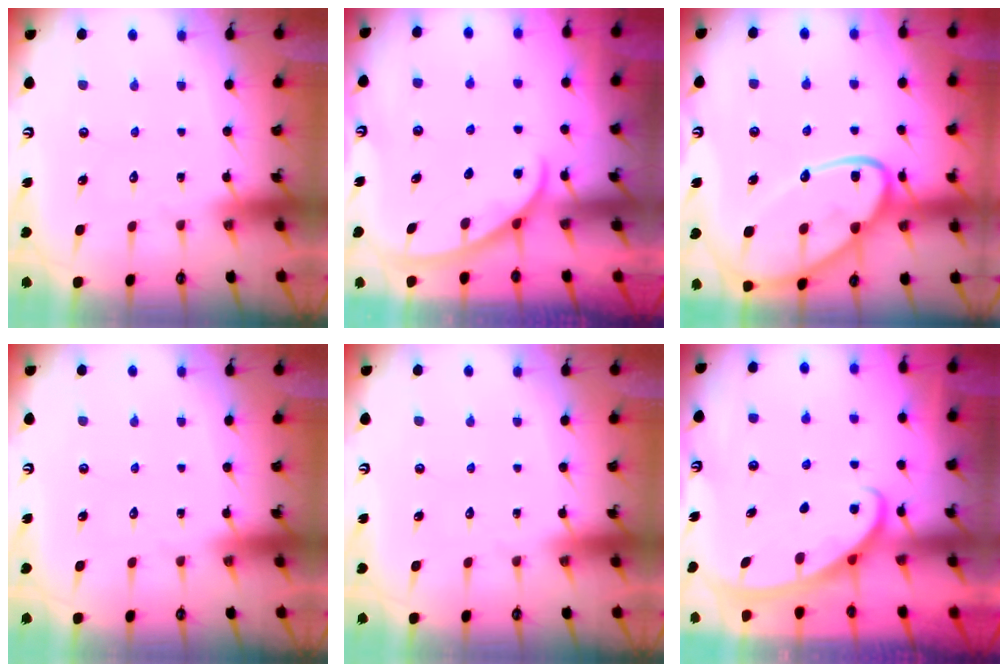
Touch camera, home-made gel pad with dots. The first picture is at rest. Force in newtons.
{"total": 2.4, "press": 2.4, "slide": 0.4}
{"total": 18.4, "press": 18.3, "slide": 1.7}
{"total": 0.0}
{"total": 0.0}
{"total": 2.8, "press": 2.8, "slide": 0.4}